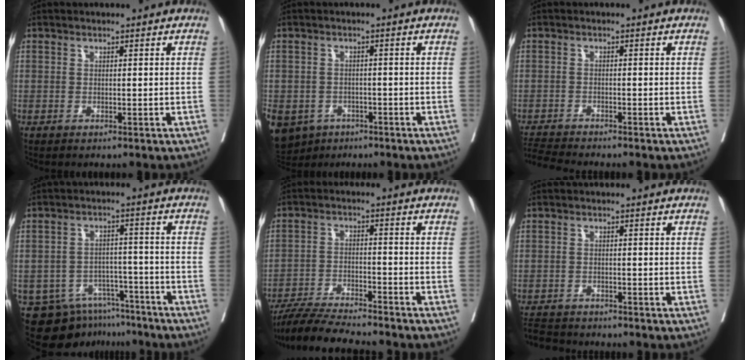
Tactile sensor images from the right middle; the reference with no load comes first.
{"total": 10.5, "force": [-5.9, 8.0, 3.3], "torque": [-0.093, -0.010, -0.080]}
{"total": 4.0, "force": [-3.8, -1.1, 0.7], "torque": [-0.011, -0.021, -0.070]}
{"total": 10.4, "force": [-8.6, 5.8, 1.4], "torque": [-0.014, 0.028, -0.117]}
{"total": 11.4, "force": [-10.4, 0.6, 4.6], "torque": [-0.074, -0.018, -0.171]}
{"total": 4.5, "force": [-4.5, 0.5, 0.6], "torque": [-0.007, -0.015, -0.076]}